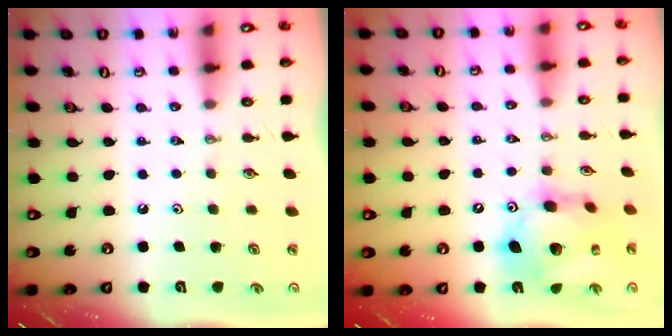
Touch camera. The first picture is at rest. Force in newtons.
{"total": 15.5, "press": 15.5, "slide": 1.6}